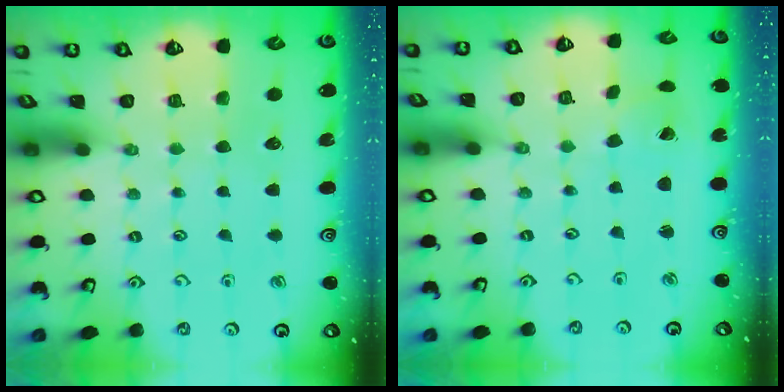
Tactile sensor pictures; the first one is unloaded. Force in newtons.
{"total": 1.7, "press": 1.7, "slide": 0.1}